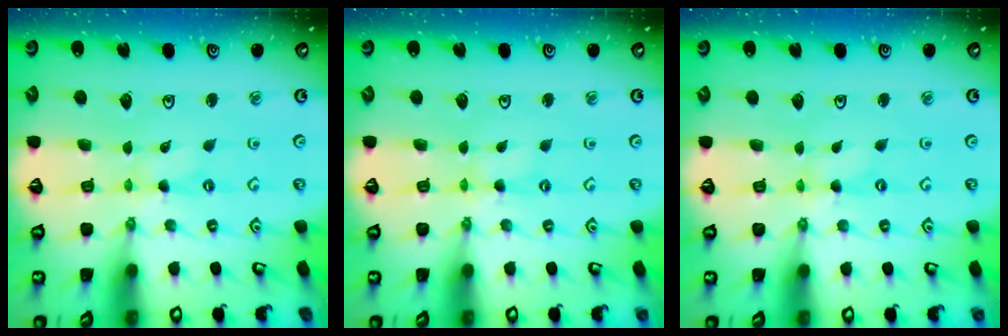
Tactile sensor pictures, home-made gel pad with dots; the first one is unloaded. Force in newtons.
{"total": 2.4, "press": 2.3, "slide": 0.4}
{"total": 0.0}